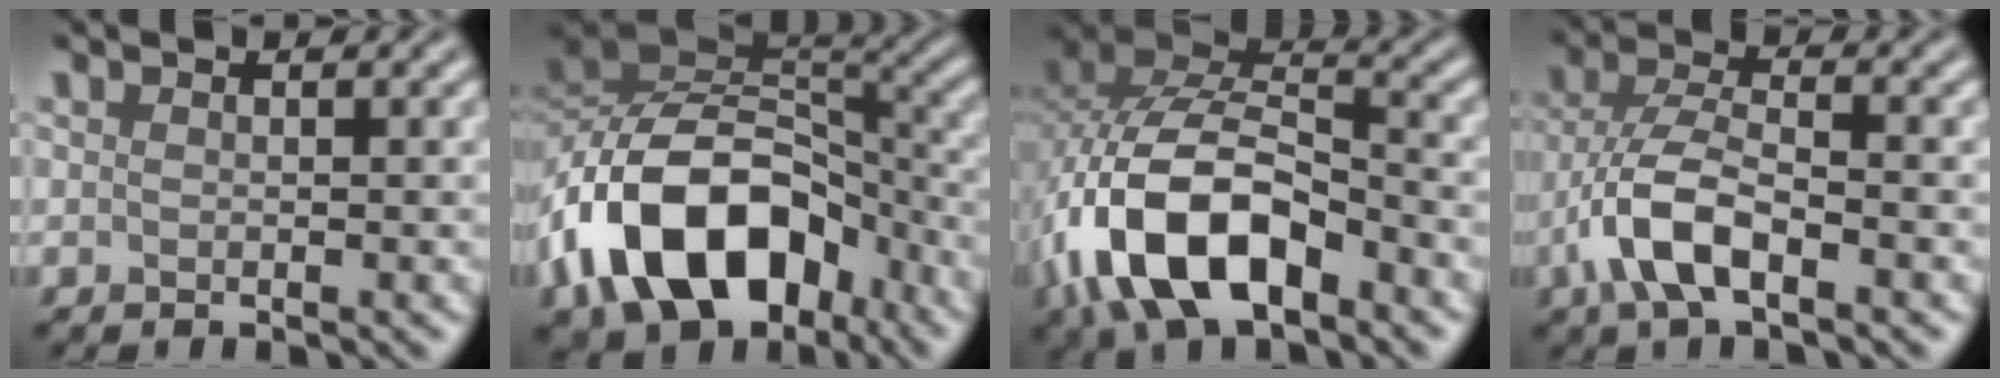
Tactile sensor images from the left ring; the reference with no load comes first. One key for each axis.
{"total": 13.7, "fx": -6.2, "fy": 8.7, "fz": 8.6, "tx": -0.156, "ty": 0.011, "tz": -0.119}
{"total": 12.3, "fx": -5.6, "fy": 6.2, "fz": 9.1, "tx": -0.181, "ty": 0.008, "tz": -0.113}
{"total": 6.3, "fx": -2.7, "fy": 2.6, "fz": 5.0, "tx": -0.108, "ty": 0.001, "tz": -0.061}